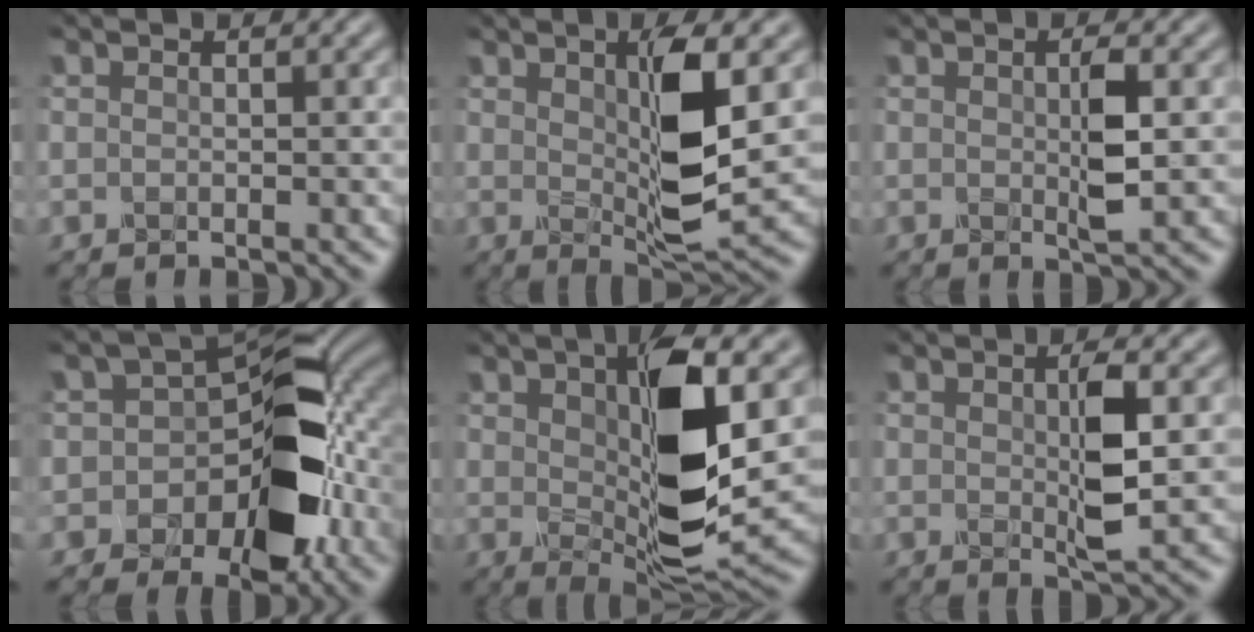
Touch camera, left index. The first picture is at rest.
{"total": 6.8, "force": [1.1, 1.6, 6.5], "torque": [-0.113, -0.013, 0.021]}
{"total": 2.9, "force": [0.2, 0.5, 2.9], "torque": [-0.053, -0.003, 0.003]}
{"total": 10.3, "force": [-3.1, 6.3, 7.5], "torque": [-0.087, 0.007, -0.060]}
{"total": 10.5, "force": [1.7, 3.5, 9.7], "torque": [-0.165, -0.008, 0.033]}
{"total": 4.1, "force": [0.4, 0.9, 4.0], "torque": [-0.071, -0.004, 0.009]}